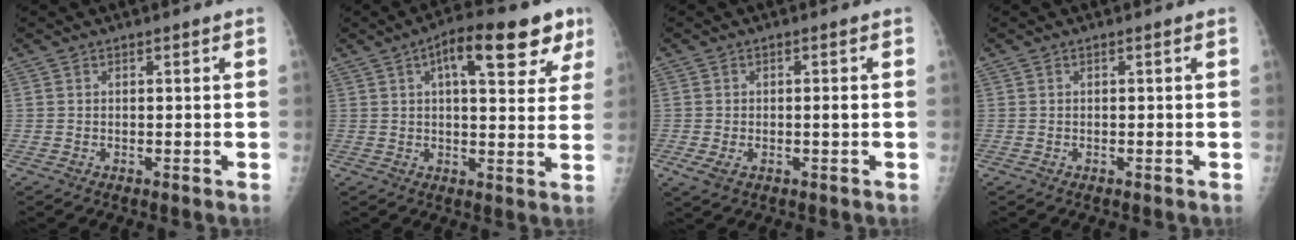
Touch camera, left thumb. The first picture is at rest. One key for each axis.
{"total": 14.1, "fx": 6.8, "fy": 5.5, "fz": 11.0, "tx": -0.112, "ty": -0.005, "tz": 0.086}
{"total": 3.6, "fx": -0.6, "fy": 1.4, "fz": 3.3, "tx": -0.067, "ty": 0.005, "tz": -0.007}
{"total": 0.0}